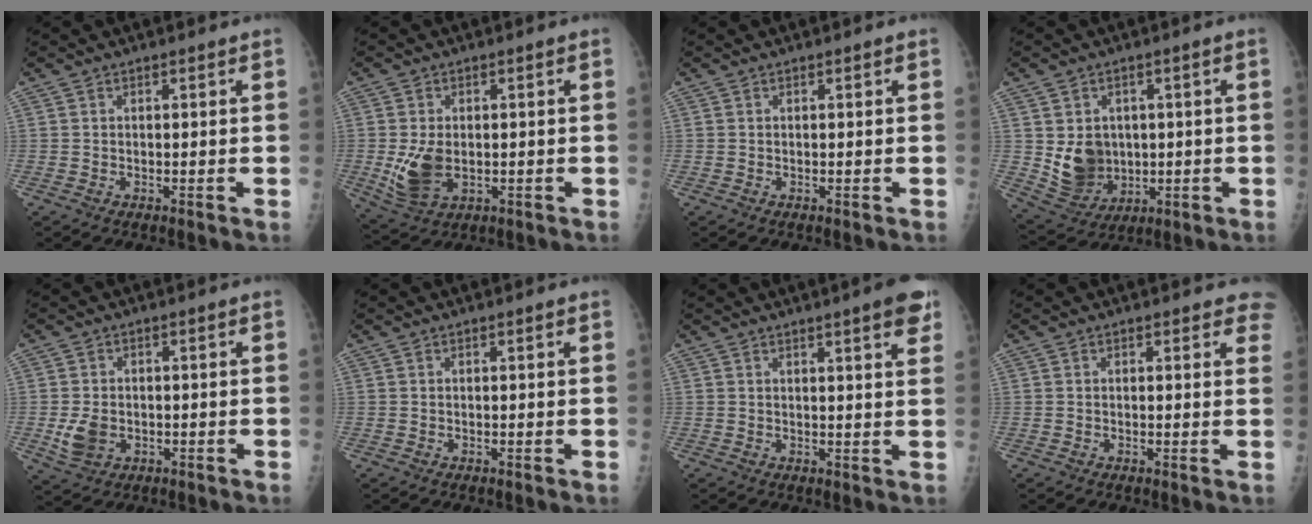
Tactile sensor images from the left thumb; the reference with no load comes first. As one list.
[{"total": 7.3, "force": [-0.8, 4.7, 5.5], "torque": [-0.104, -0.005, -0.002]}, {"total": 0.0}, {"total": 9.7, "force": [0.3, 8.1, 5.3], "torque": [-0.058, -0.013, 0.031]}, {"total": 5.0, "force": [-1.1, 3.7, 3.1], "torque": [-0.052, 0.001, -0.013]}, {"total": 0.0}, {"total": 5.9, "force": [3.6, 0.7, 4.6], "torque": [-0.047, -0.009, 0.042]}, {"total": 3.4, "force": [2.9, 1.5, 0.9], "torque": [0.023, -0.010, 0.012]}]